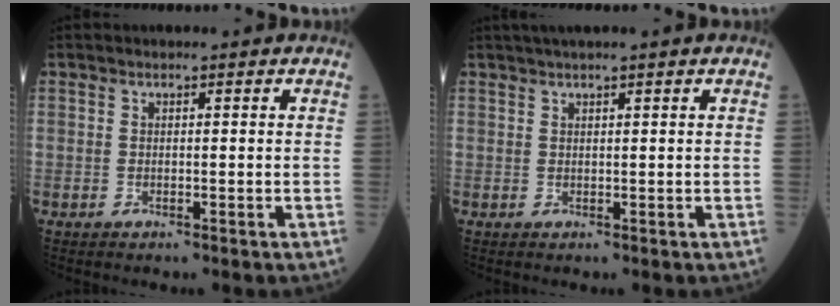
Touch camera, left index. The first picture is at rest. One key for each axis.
{"total": 2.6, "fx": 1.9, "fy": -0.5, "fz": 1.7, "tx": -0.027, "ty": 0.019, "tz": 0.037}